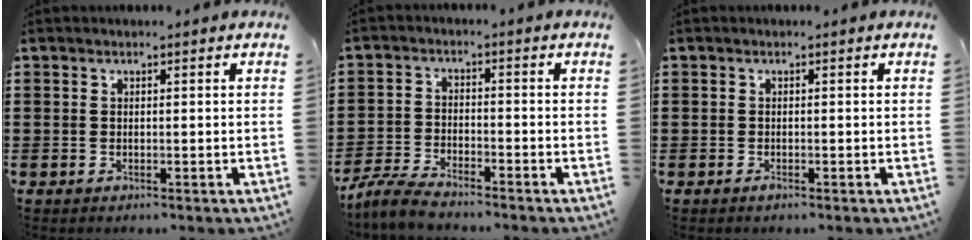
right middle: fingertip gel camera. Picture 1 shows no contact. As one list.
[{"total": 4.6, "force": [-4.3, 0.6, 1.5], "torque": [-0.047, -0.002, -0.090]}, {"total": 0.6, "force": [-0.5, 0.3, 0.2], "torque": [-0.004, -0.002, -0.010]}]